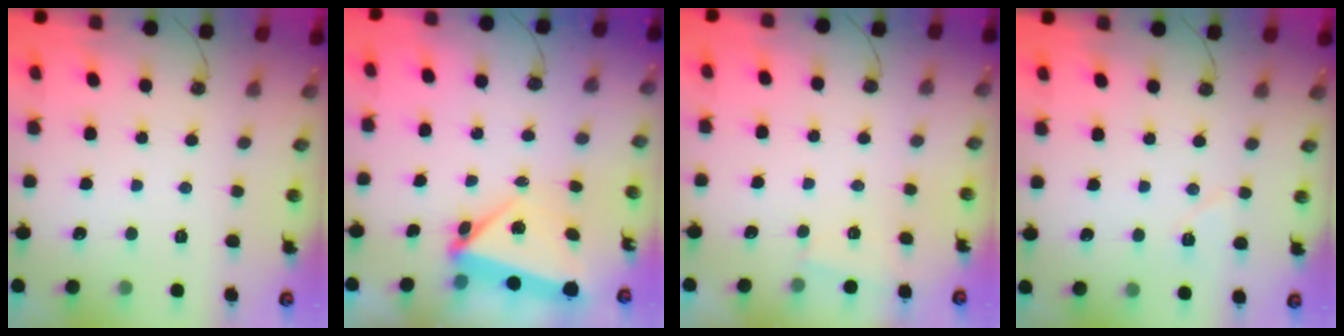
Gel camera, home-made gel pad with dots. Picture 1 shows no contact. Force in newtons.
{"total": 5.6, "press": 5.6, "slide": 0.4}
{"total": 1.1, "press": 1.1, "slide": 0.1}
{"total": 6.1, "press": 5.6, "slide": 2.5}